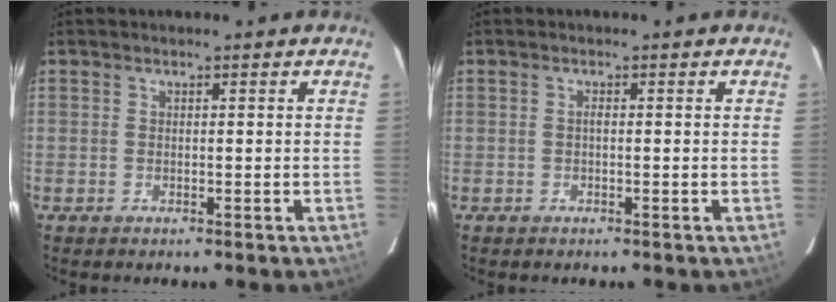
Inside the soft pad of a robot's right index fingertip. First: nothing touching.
{"total": 0.6, "force": [-0.2, 0.2, 0.5], "torque": [-0.009, 0.001, -0.004]}